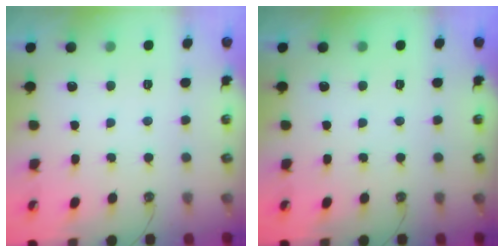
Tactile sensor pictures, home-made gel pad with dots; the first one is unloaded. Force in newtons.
{"total": 0.0}